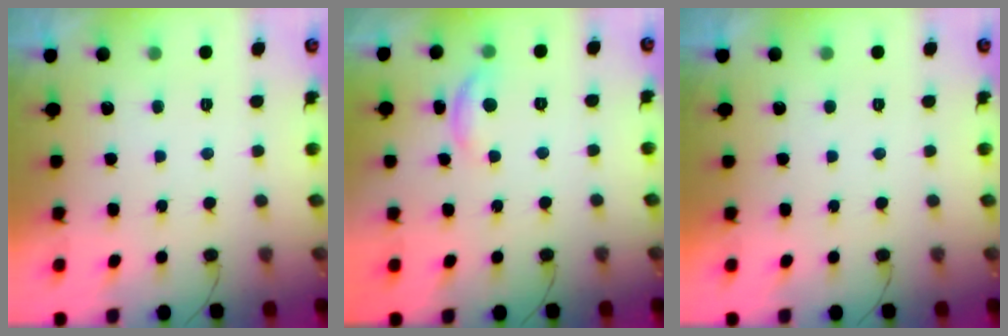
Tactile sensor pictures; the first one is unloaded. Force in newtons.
{"total": 6.5, "press": 6.5, "slide": 0.3}
{"total": 0.0}